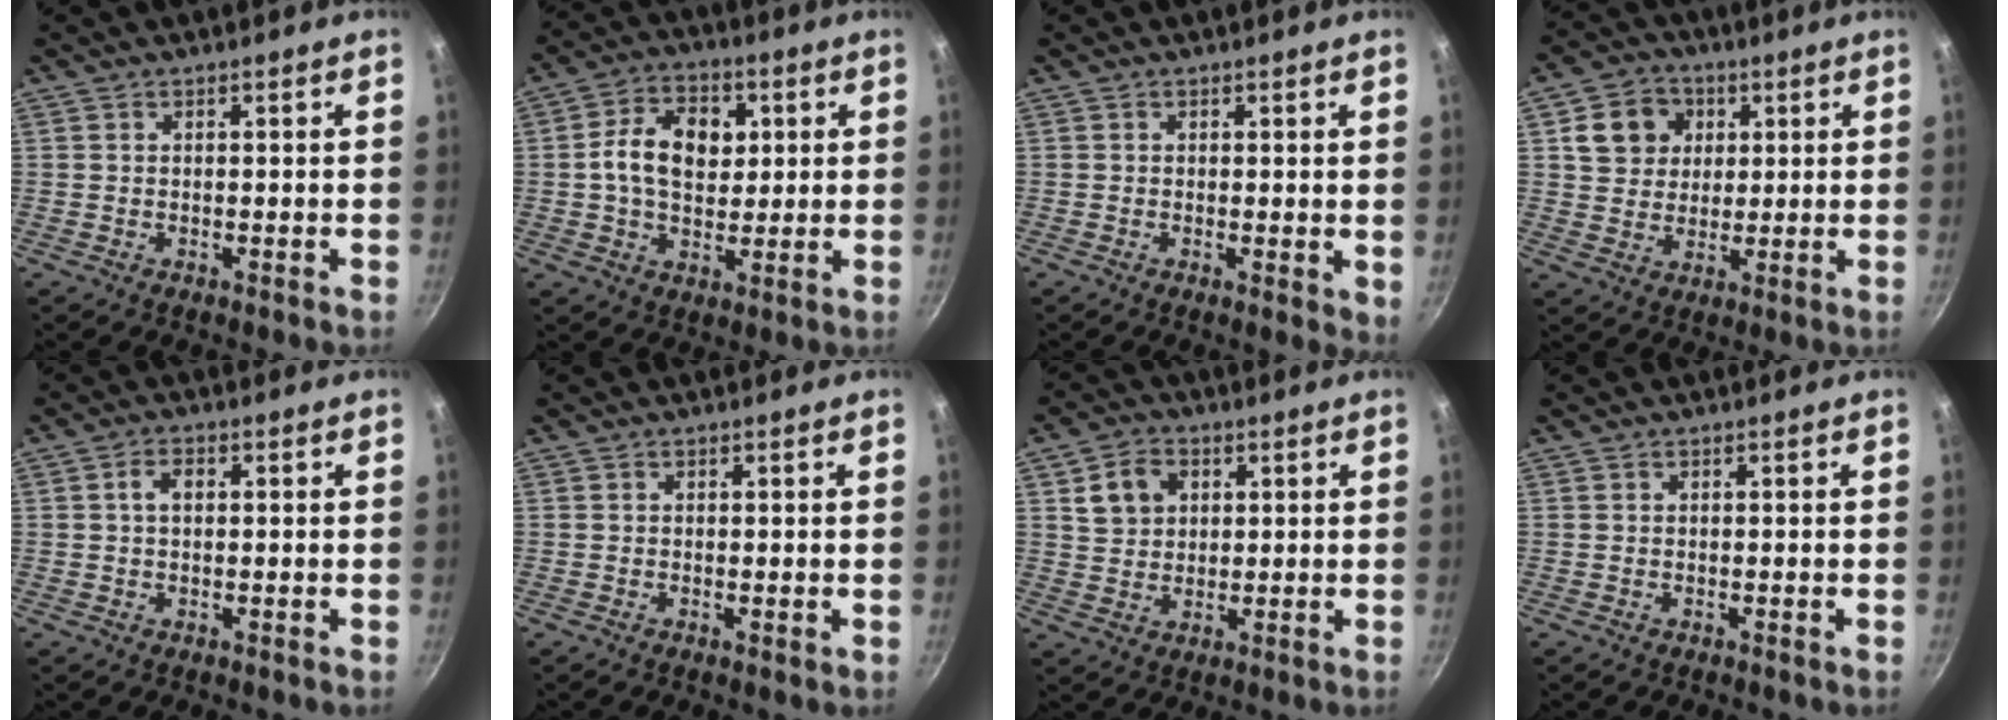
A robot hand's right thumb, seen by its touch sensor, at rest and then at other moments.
{"total": 11.7, "force": [1.6, 8.0, 8.3], "torque": [-0.116, 0.007, 0.024]}
{"total": 2.6, "force": [0.2, 0.8, 2.5], "torque": [-0.036, -0.010, 0.000]}
{"total": 9.7, "force": [2.9, 8.3, 4.0], "torque": [-0.037, -0.004, 0.047]}
{"total": 2.8, "force": [0.5, 1.8, 2.1], "torque": [-0.037, 0.009, 0.007]}
{"total": 0.6, "force": [0.0, 0.1, 0.6], "torque": [-0.012, -0.004, 0.000]}
{"total": 6.9, "force": [2.4, 5.5, 3.5], "torque": [-0.039, -0.003, 0.044]}
{"total": 0.0}